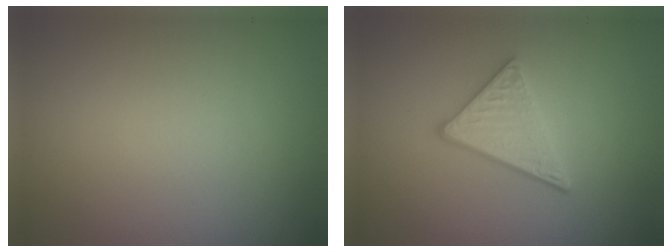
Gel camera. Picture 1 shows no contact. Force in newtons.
{"total": 3.8, "press": 3.1, "slide": 2.3}